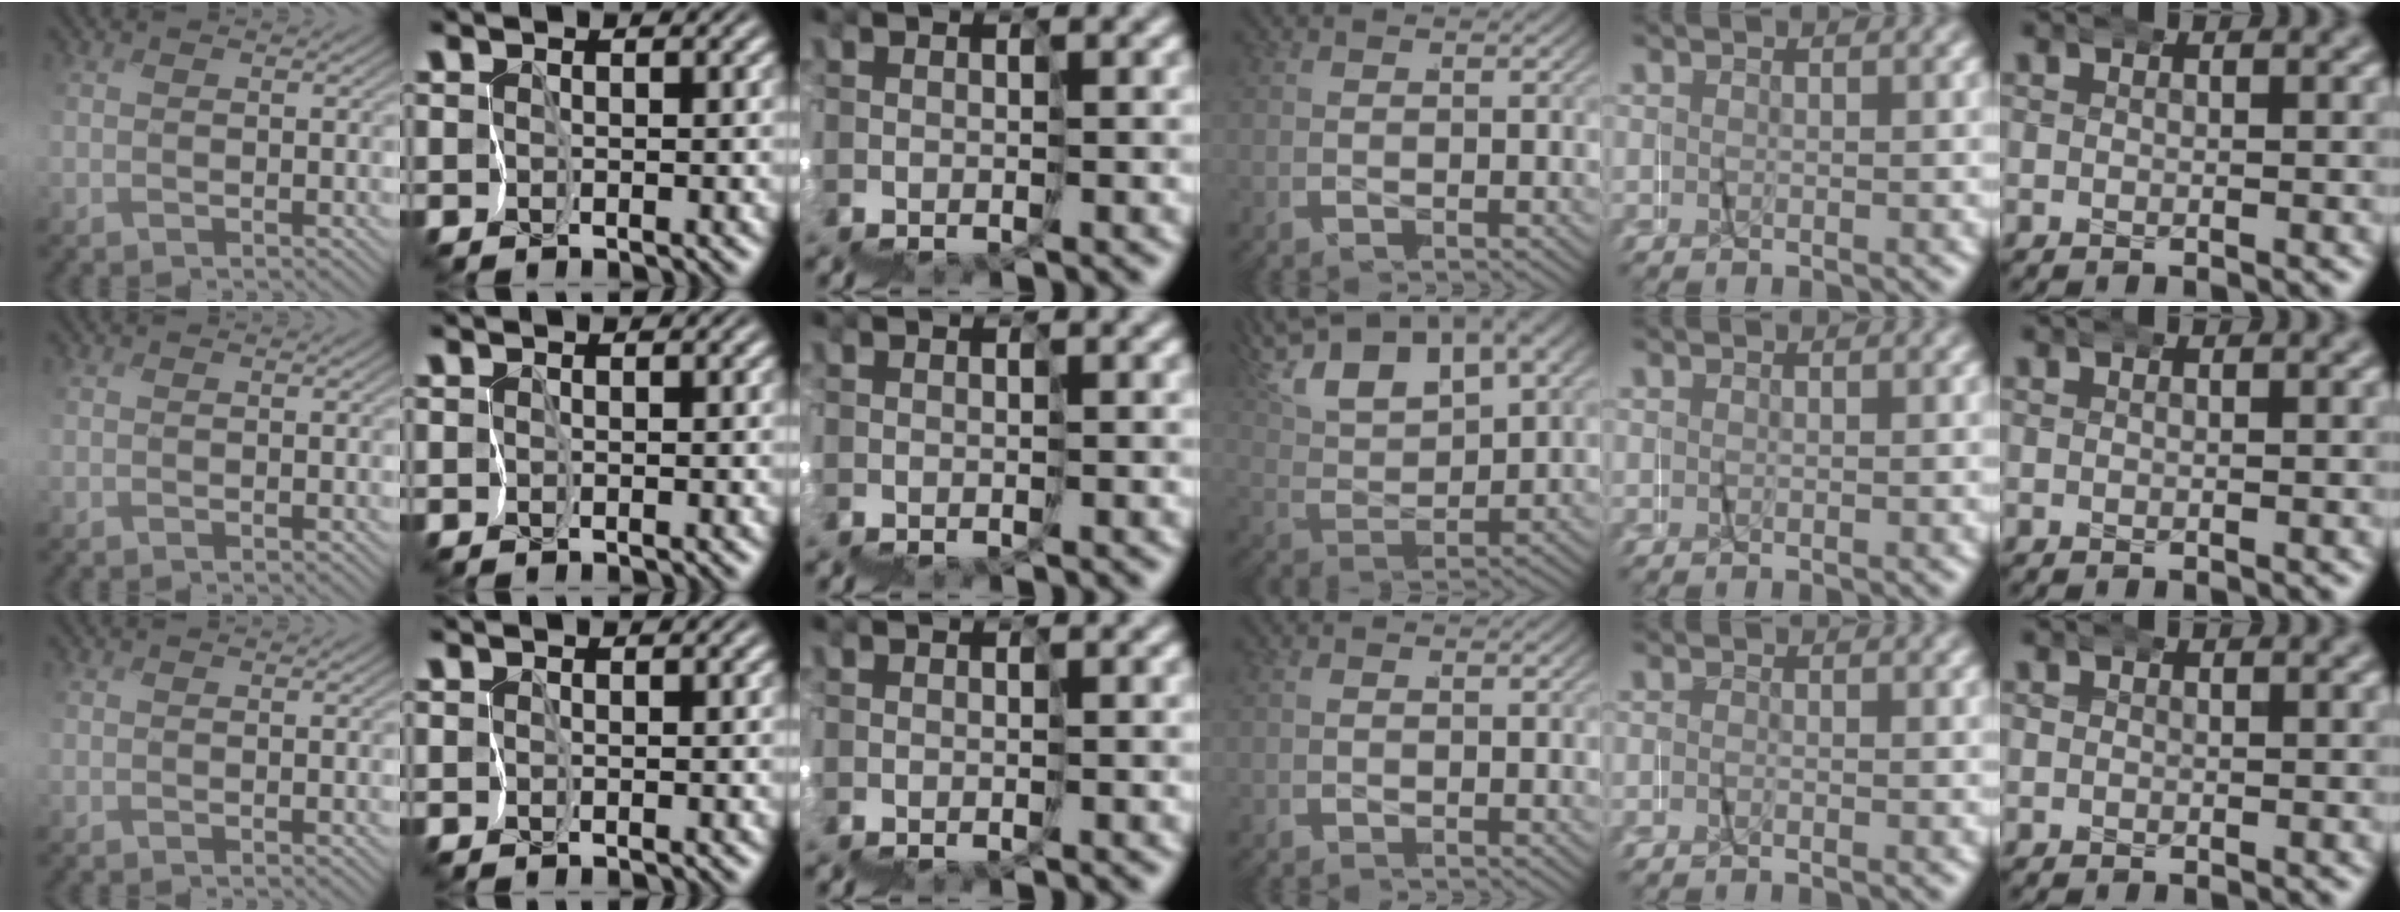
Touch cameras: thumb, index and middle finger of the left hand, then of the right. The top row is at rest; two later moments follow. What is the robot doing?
{"motion": "wrap", "object": "napkin"}